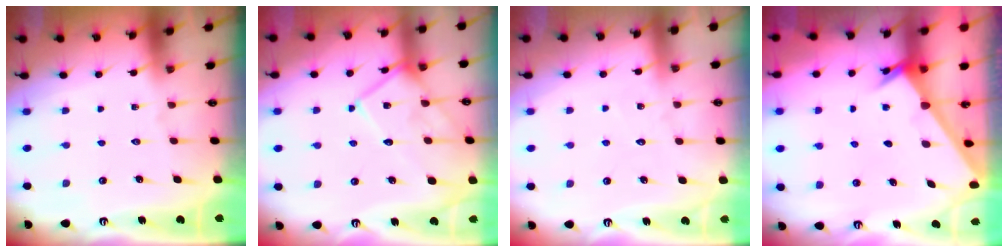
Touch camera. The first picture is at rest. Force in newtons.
{"total": 12.9, "press": 12.9, "slide": 1.1}
{"total": 2.6, "press": 2.6, "slide": 0.2}
{"total": 2.4, "press": 2.4, "slide": 0.2}